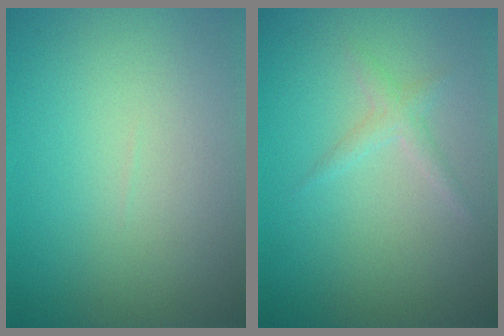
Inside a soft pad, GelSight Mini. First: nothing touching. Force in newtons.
{"total": 1.2, "press": 1.2, "slide": 0.1}